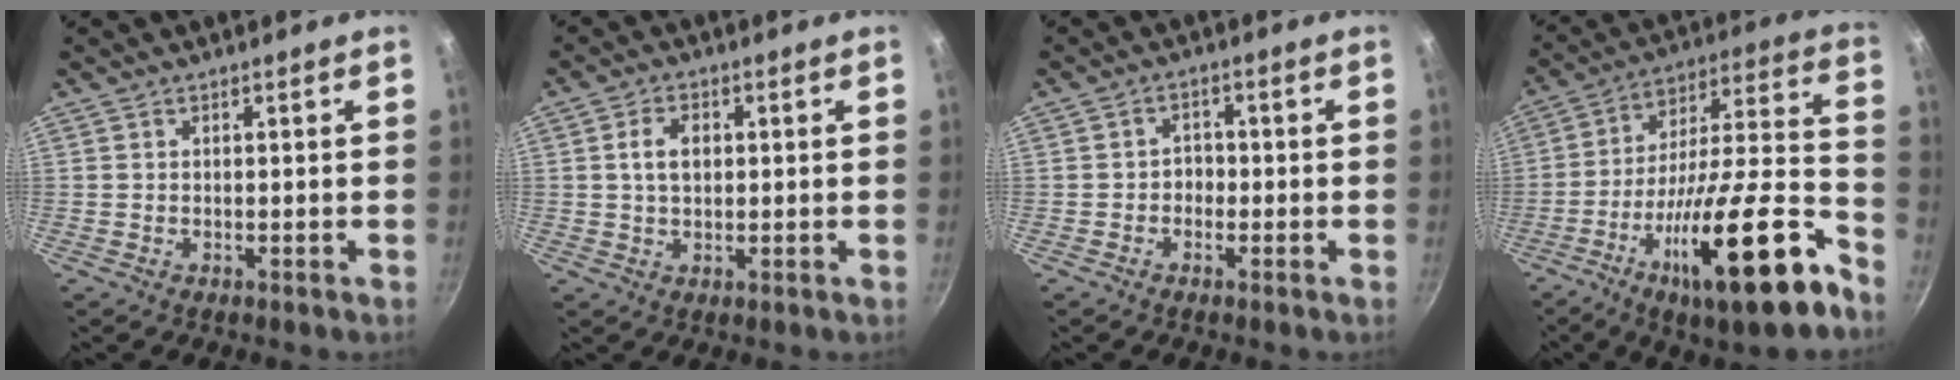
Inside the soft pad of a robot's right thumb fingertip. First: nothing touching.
{"total": 4.6, "force": [0.7, 3.1, 3.3], "torque": [-0.046, 0.004, 0.012]}
{"total": 2.4, "force": [-0.8, 2.0, 1.0], "torque": [0.005, 0.011, -0.017]}
{"total": 26.2, "force": [-13.6, 6.4, 21.5], "torque": [-0.295, 0.069, -0.227]}